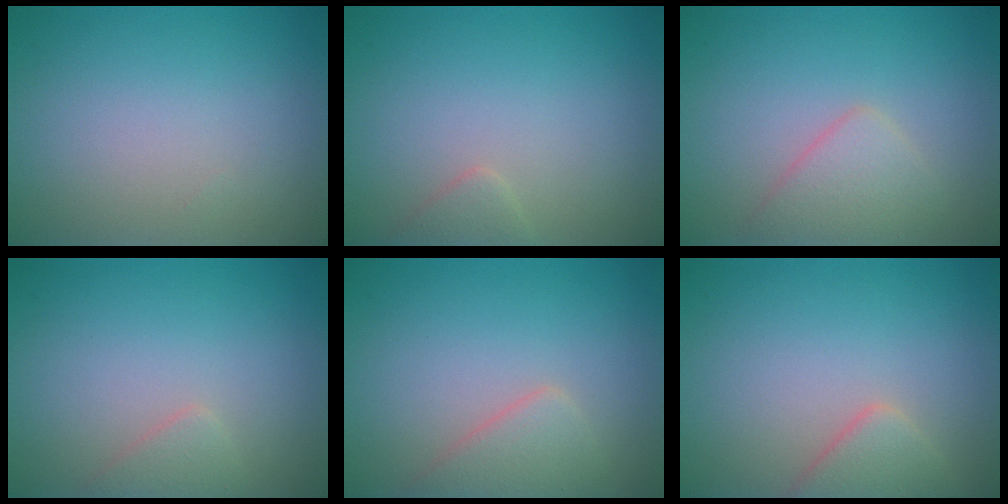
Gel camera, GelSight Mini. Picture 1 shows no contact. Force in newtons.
{"total": 1.2, "press": 1.2, "slide": 0.1}
{"total": 2.7, "press": 2.7, "slide": 0.1}
{"total": 1.3, "press": 1.3, "slide": 0.1}
{"total": 2.6, "press": 2.6, "slide": 0.0}
{"total": 2.8, "press": 2.8, "slide": 0.1}